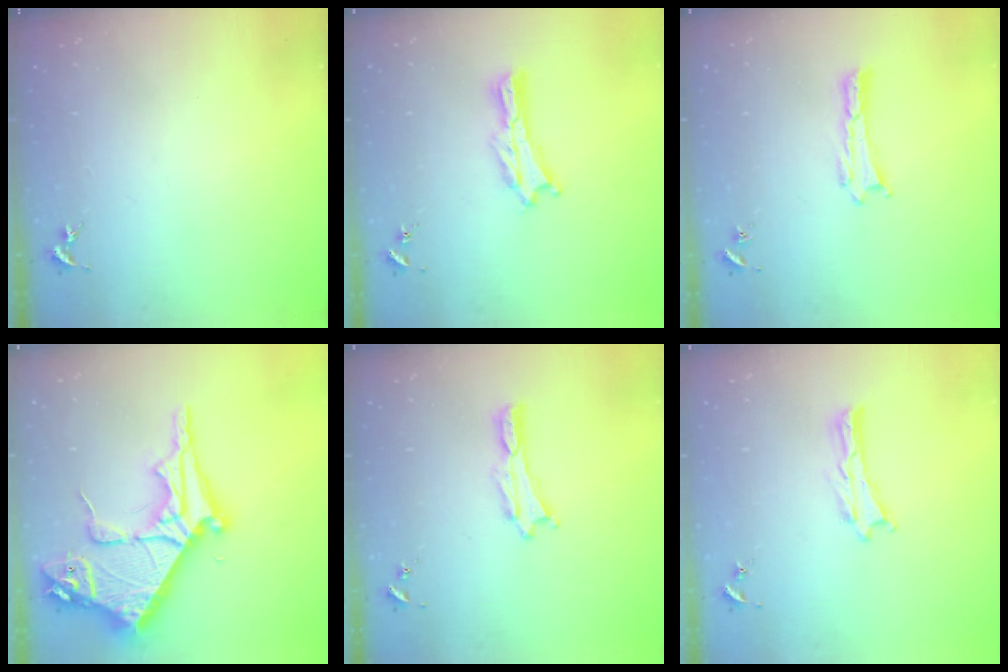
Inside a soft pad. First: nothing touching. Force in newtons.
{"total": 0.7, "press": 0.7, "slide": 0.2}
{"total": 0.0}
{"total": 15.7, "press": 15.6, "slide": 1.6}
{"total": 0.0}
{"total": 0.0}